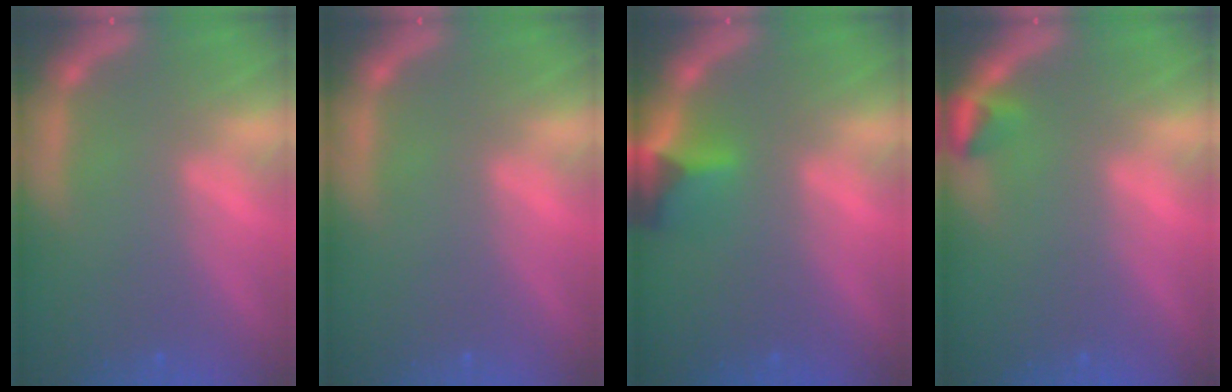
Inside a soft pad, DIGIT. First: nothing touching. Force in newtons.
{"total": 0.0}
{"total": 3.4}
{"total": 1.5}